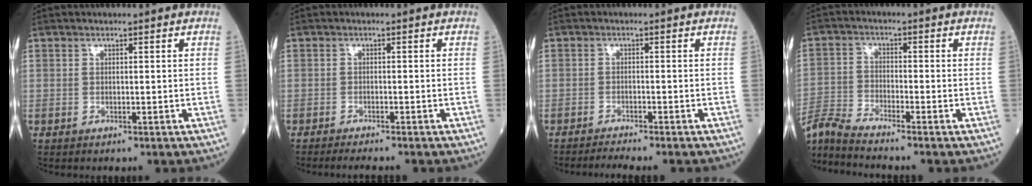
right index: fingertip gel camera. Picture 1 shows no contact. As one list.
[{"total": 4.1, "force": [-3.6, 0.2, 2.0], "torque": [-0.027, -0.007, -0.051]}, {"total": 3.9, "force": [-3.6, -0.4, 1.4], "torque": [-0.022, -0.009, -0.055]}, {"total": 7.2, "force": [-6.8, -1.8, 1.5], "torque": [-0.036, -0.013, -0.136]}]